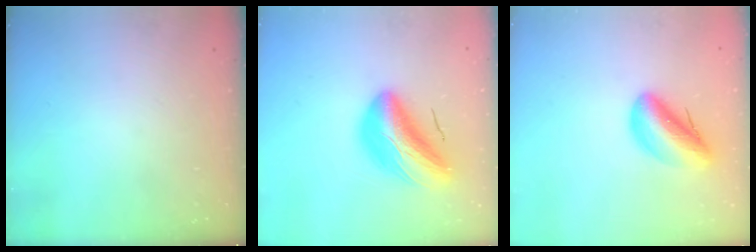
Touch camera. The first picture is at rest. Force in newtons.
{"total": 14.3, "press": 13.7, "slide": 4.2}
{"total": 10.4, "press": 10.0, "slide": 2.7}